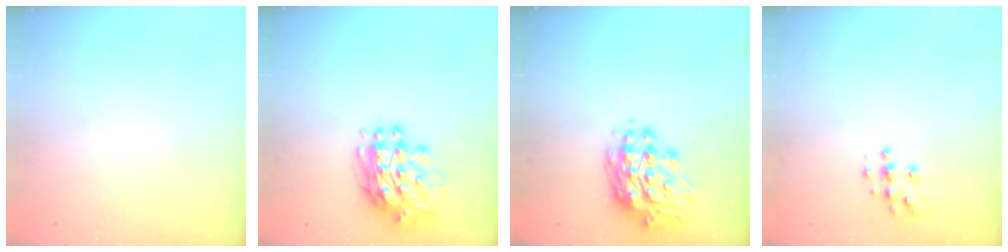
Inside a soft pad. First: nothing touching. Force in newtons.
{"total": 12.2, "press": 12.1, "slide": 1.3}
{"total": 14.9, "press": 14.8, "slide": 1.5}
{"total": 8.6, "press": 8.6, "slide": 0.4}